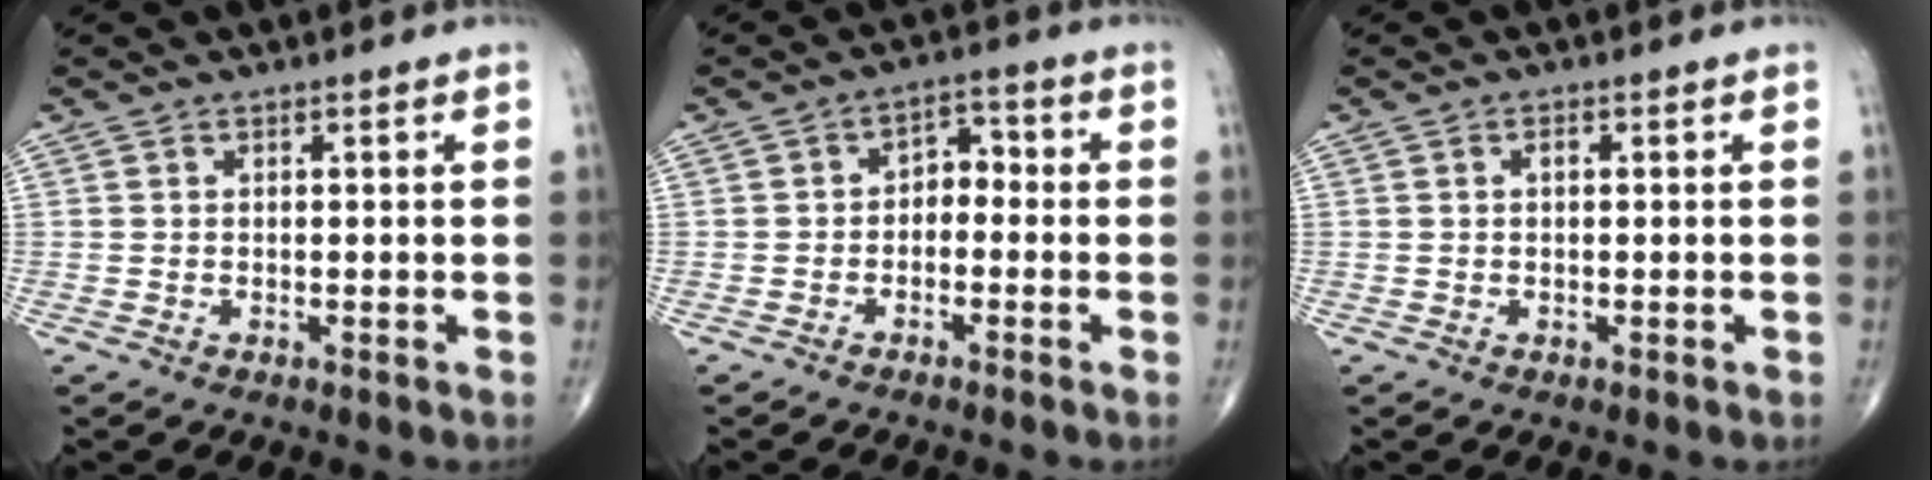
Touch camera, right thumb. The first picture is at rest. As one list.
[{"total": 4.2, "force": [-1.0, 2.9, 2.8], "torque": [-0.026, 0.028, -0.028]}, {"total": 1.0, "force": [0.1, 0.5, 0.9], "torque": [-0.015, 0.002, 0.001]}]